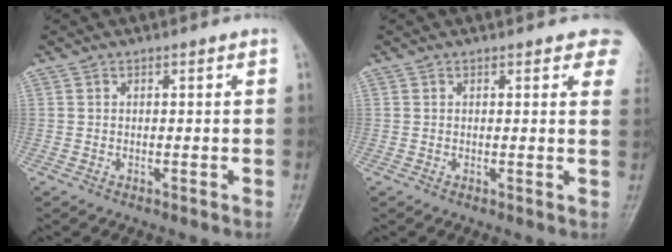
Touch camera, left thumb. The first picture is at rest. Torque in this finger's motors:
{"motor_torque": [1.16, 0.70, 0.71, -0.82, 0.00]}